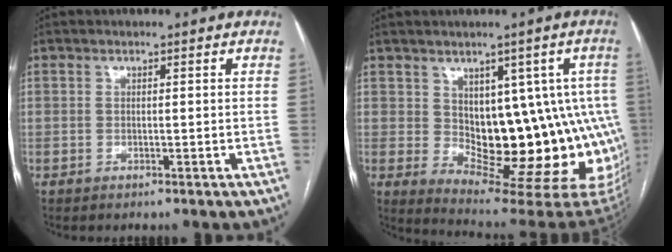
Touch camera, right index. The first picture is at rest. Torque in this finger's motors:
{"motor_torque": [2.14, 0.00, 0.82, 0.09]}